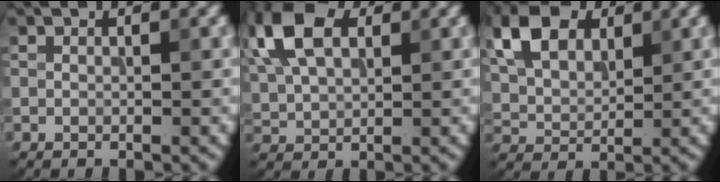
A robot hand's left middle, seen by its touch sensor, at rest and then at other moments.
{"total": 8.9, "force": [3.6, 5.0, 6.4], "torque": [-0.150, 0.029, 0.057]}
{"total": 6.9, "force": [3.1, 4.4, 4.4], "torque": [-0.100, 0.010, 0.055]}